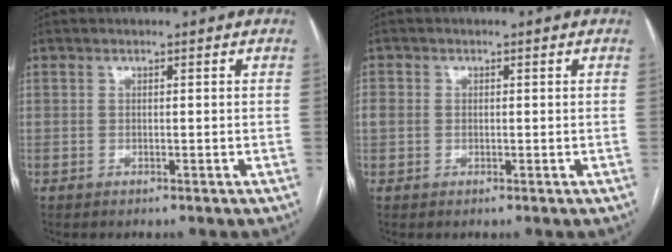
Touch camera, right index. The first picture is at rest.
{"total": 2.1, "force": [0.2, 1.9, 0.9], "torque": [-0.022, 0.014, 0.007]}